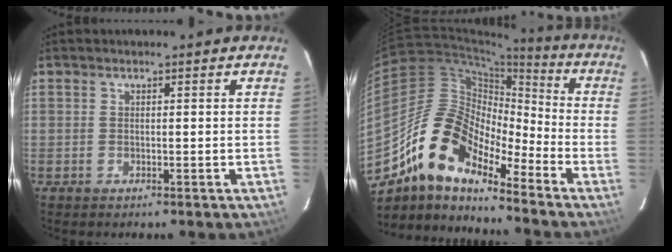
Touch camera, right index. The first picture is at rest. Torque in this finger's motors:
{"motor_torque": [0.28, -0.61, 0.87, 0.16]}